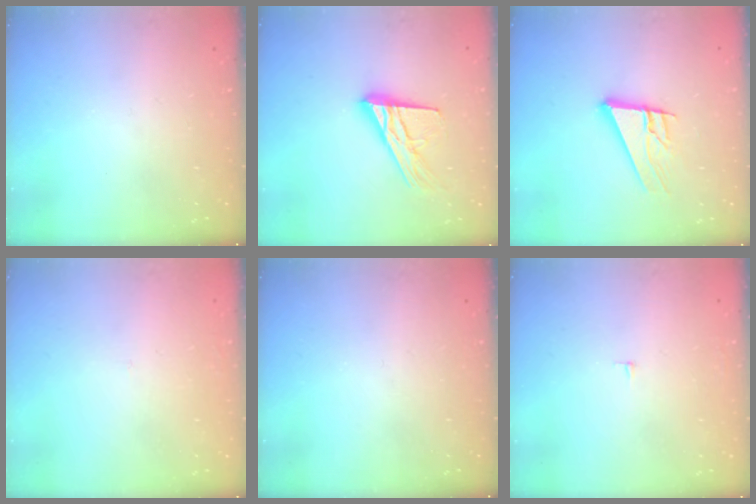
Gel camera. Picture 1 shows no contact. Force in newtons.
{"total": 16.0, "press": 15.9, "slide": 1.3}
{"total": 11.9, "press": 11.6, "slide": 2.5}
{"total": 1.4, "press": 1.4, "slide": 0.1}
{"total": 0.0}
{"total": 2.7, "press": 2.7, "slide": 0.2}